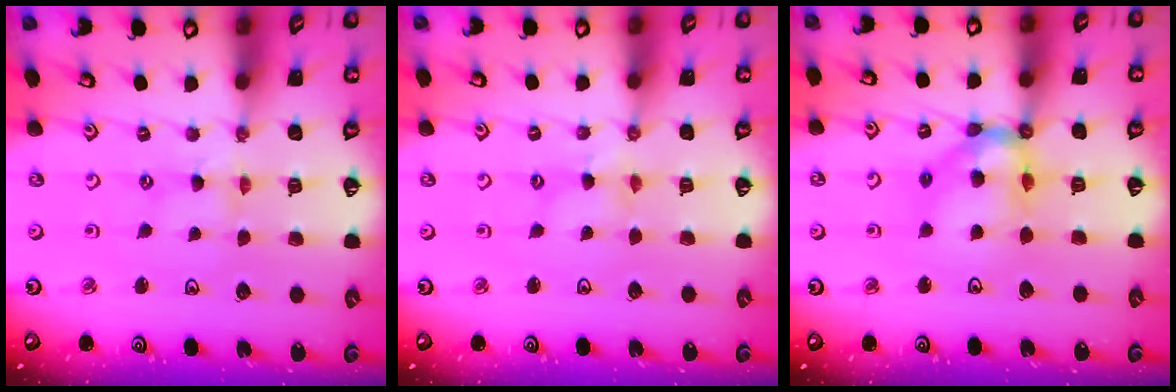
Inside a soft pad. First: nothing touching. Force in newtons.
{"total": 1.7, "press": 1.7, "slide": 0.3}
{"total": 12.8, "press": 12.8, "slide": 1.2}